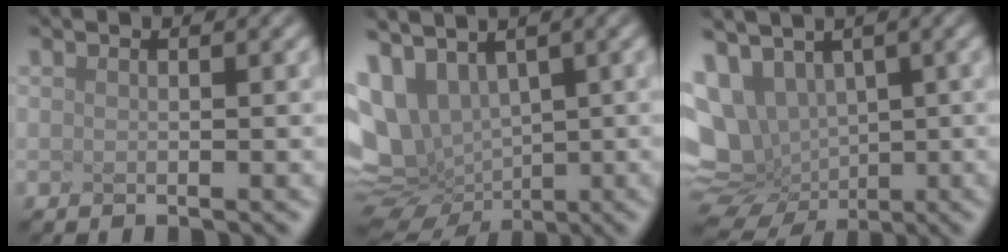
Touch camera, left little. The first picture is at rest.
{"total": 7.5, "force": [-0.5, 4.7, 5.8], "torque": [-0.162, -0.023, 0.070]}
{"total": 7.2, "force": [0.2, 5.2, 5.0], "torque": [-0.128, -0.017, 0.074]}